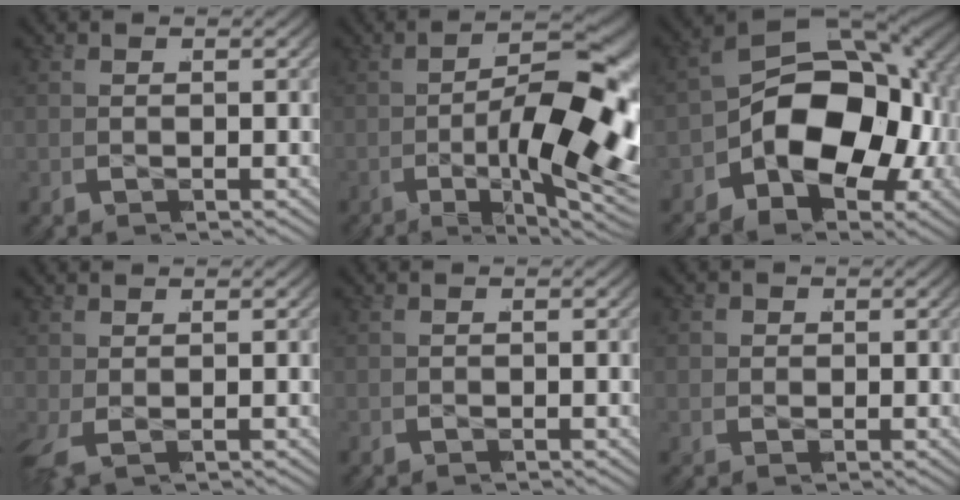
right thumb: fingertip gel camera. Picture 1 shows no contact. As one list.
[{"total": 14.6, "force": [-2.7, 5.8, 13.2], "torque": [-0.213, -0.025, -0.029]}, {"total": 14.3, "force": [-1.7, 9.1, 11.0], "torque": [-0.204, -0.024, -0.023]}, {"total": 1.0, "force": [-0.1, 0.6, 0.8], "torque": [-0.020, -0.006, 0.002]}, {"total": 0.0}, {"total": 1.3, "force": [0.3, 1.2, 0.5], "torque": [-0.011, -0.008, 0.008]}]